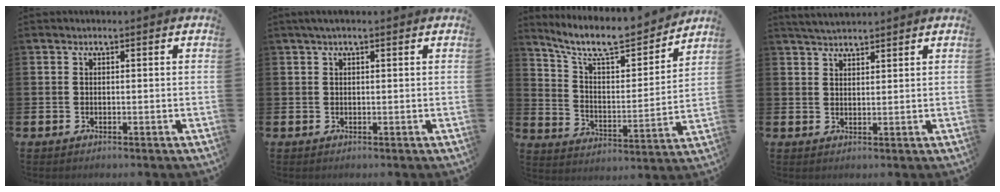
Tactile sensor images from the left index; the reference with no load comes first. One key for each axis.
{"total": 1.3, "fx": 0.9, "fy": 0.2, "fz": 1.0, "tx": -0.020, "ty": 0.003, "tz": 0.014}
{"total": 9.8, "fx": 8.6, "fy": 2.6, "fz": 3.9, "tx": -0.113, "ty": -0.060, "tz": 0.149}
{"total": 3.1, "fx": 3.0, "fy": 0.3, "fz": 0.4, "tx": -0.016, "ty": -0.010, "tz": 0.057}